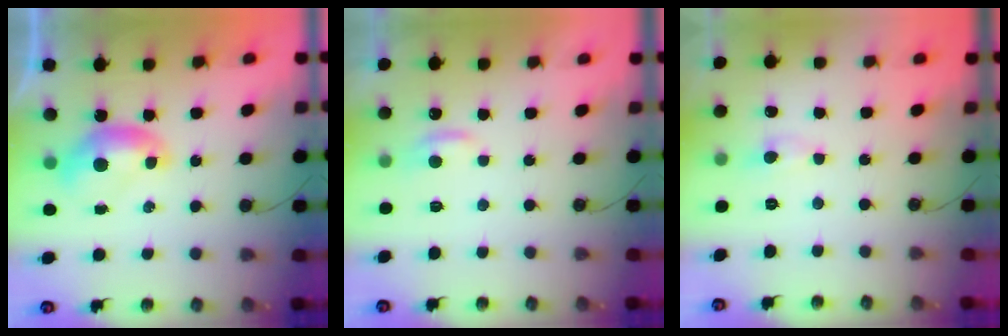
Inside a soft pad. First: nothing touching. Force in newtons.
{"total": 0.6, "press": 0.1, "slide": 0.6}
{"total": 1.0, "press": 0.7, "slide": 0.7}